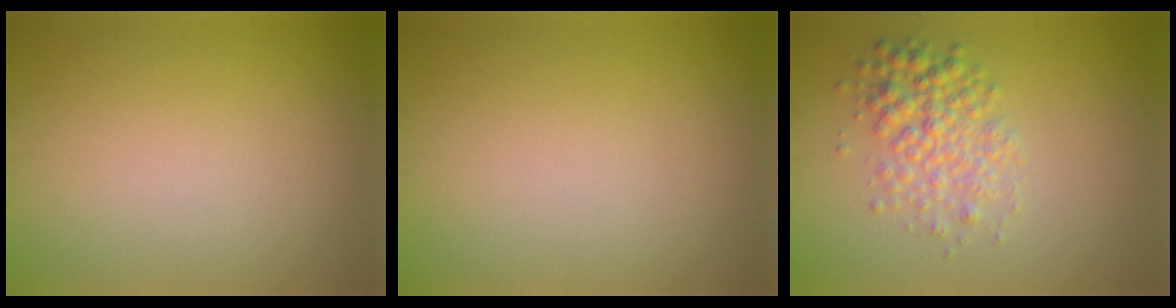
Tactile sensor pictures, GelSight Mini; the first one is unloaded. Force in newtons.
{"total": 0.0}
{"total": 3.6, "press": 3.6, "slide": 0.0}